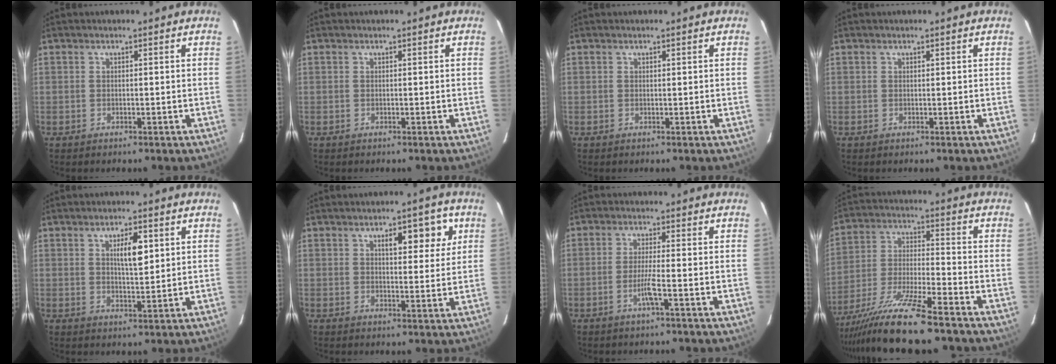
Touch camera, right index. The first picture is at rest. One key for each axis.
{"total": 0.0}
{"total": 0.0}
{"total": 0.0}
{"total": 4.9, "fx": 1.7, "fy": 1.3, "fz": 4.4, "tx": -0.076, "ty": 0.001, "tz": 0.031}
{"total": 6.3, "fx": 2.9, "fy": 2.3, "fz": 5.1, "tx": -0.065, "ty": 0.007, "tz": 0.040}
{"total": 3.4, "fx": -1.4, "fy": -0.5, "fz": 3.1, "tx": -0.061, "ty": -0.005, "tz": -0.031}
{"total": 14.1, "fx": -11.3, "fy": 0.0, "fz": 8.4, "tx": -0.166, "ty": -0.022, "tz": -0.203}